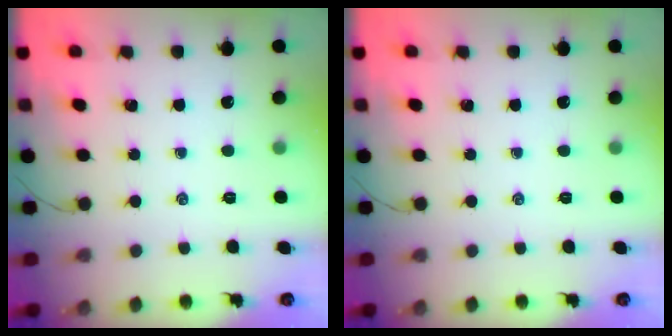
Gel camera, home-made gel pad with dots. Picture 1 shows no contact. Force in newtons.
{"total": 0.0}